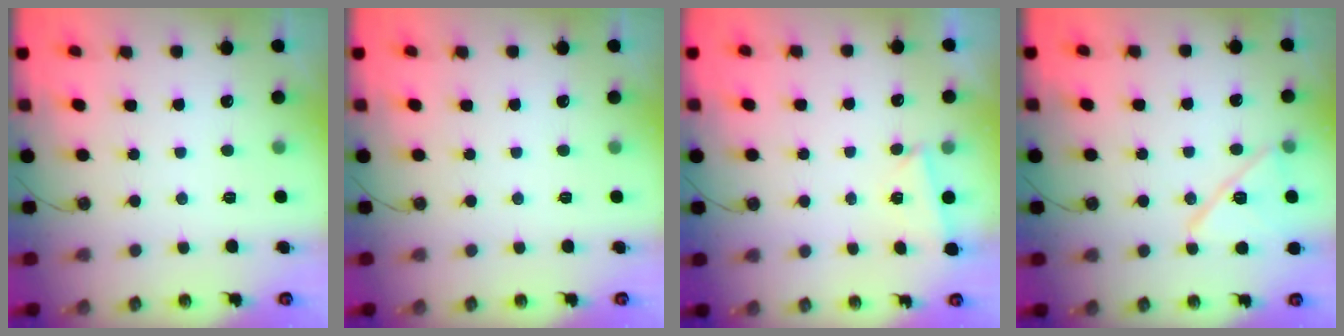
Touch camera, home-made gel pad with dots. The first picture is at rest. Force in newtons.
{"total": 0.0}
{"total": 2.0, "press": 1.9, "slide": 0.7}
{"total": 13.5, "press": 13.5, "slide": 0.4}